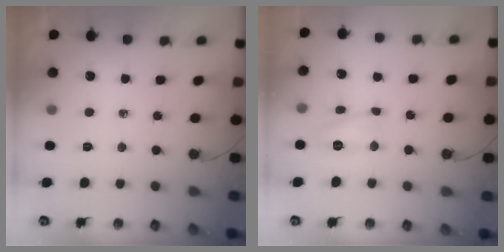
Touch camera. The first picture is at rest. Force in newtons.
{"total": 9.6, "press": 8.5, "slide": 4.4}